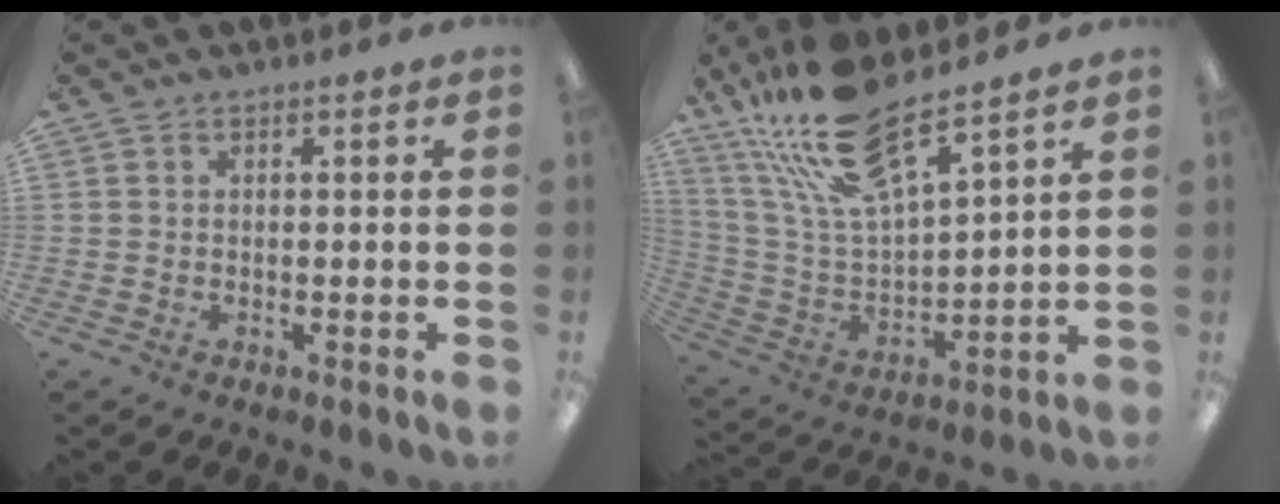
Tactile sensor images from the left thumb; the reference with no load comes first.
{"total": 19.1, "force": [15.0, 5.2, 10.6], "torque": [-0.236, -0.085, 0.267]}